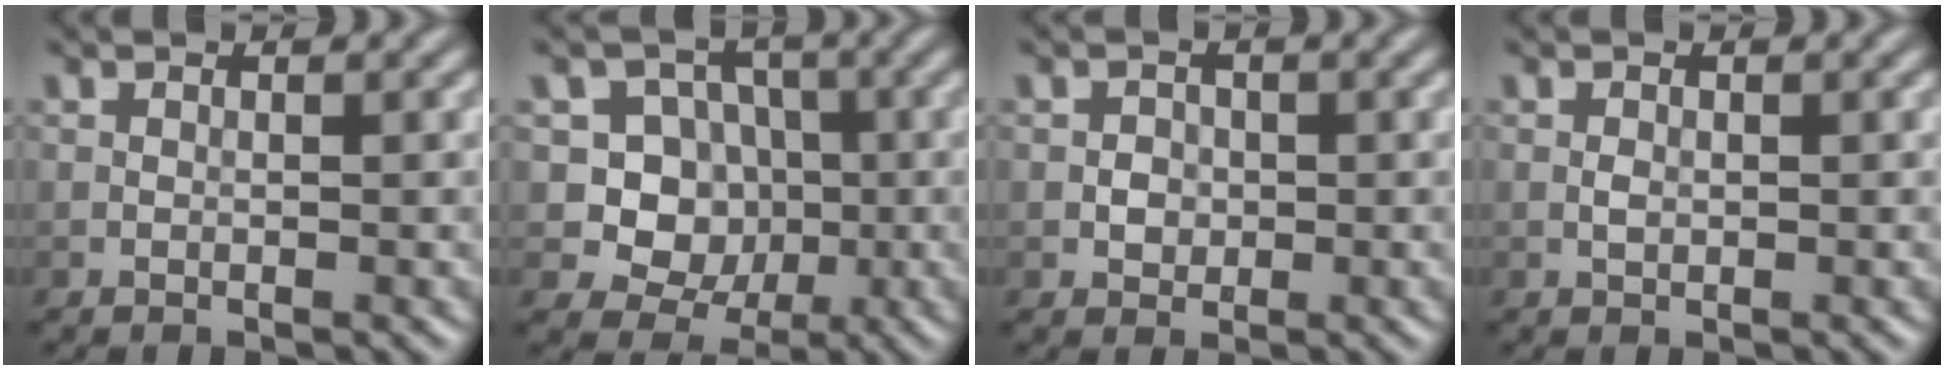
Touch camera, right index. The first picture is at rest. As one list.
[{"total": 6.8, "force": [0.2, 6.3, 2.4], "torque": [-0.033, 0.017, -0.017]}, {"total": 1.5, "force": [-0.2, 1.4, 0.6], "torque": [-0.006, -0.002, -0.005]}, {"total": 0.7, "force": [-0.1, 0.5, 0.5], "torque": [-0.009, 0.000, -0.001]}]